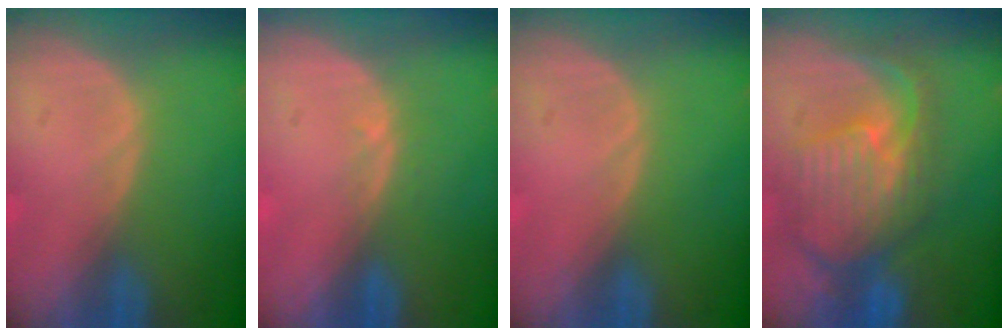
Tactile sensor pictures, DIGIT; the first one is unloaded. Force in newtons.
{"total": 0.8, "press": 0.6, "slide": 0.6}
{"total": 0.0}
{"total": 11.0, "press": 9.6, "slide": 5.3}